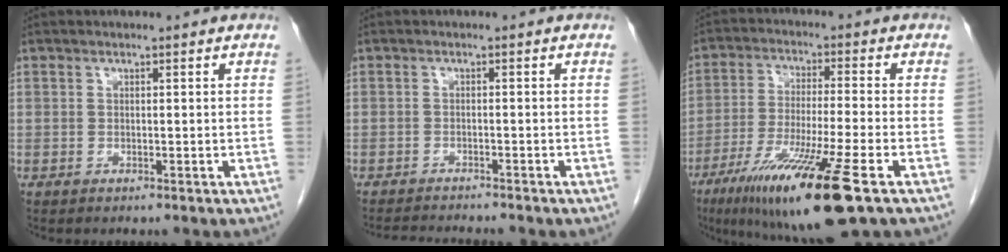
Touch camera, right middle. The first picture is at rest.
{"total": 4.8, "force": [-4.6, -0.2, 1.3], "torque": [-0.017, -0.013, -0.073]}
{"total": 16.3, "force": [-8.9, 0.2, 13.6], "torque": [-0.249, -0.046, -0.153]}